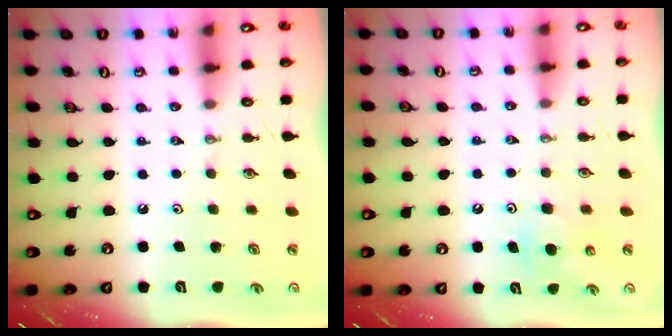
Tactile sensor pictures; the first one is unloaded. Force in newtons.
{"total": 4.9, "press": 4.9, "slide": 0.7}